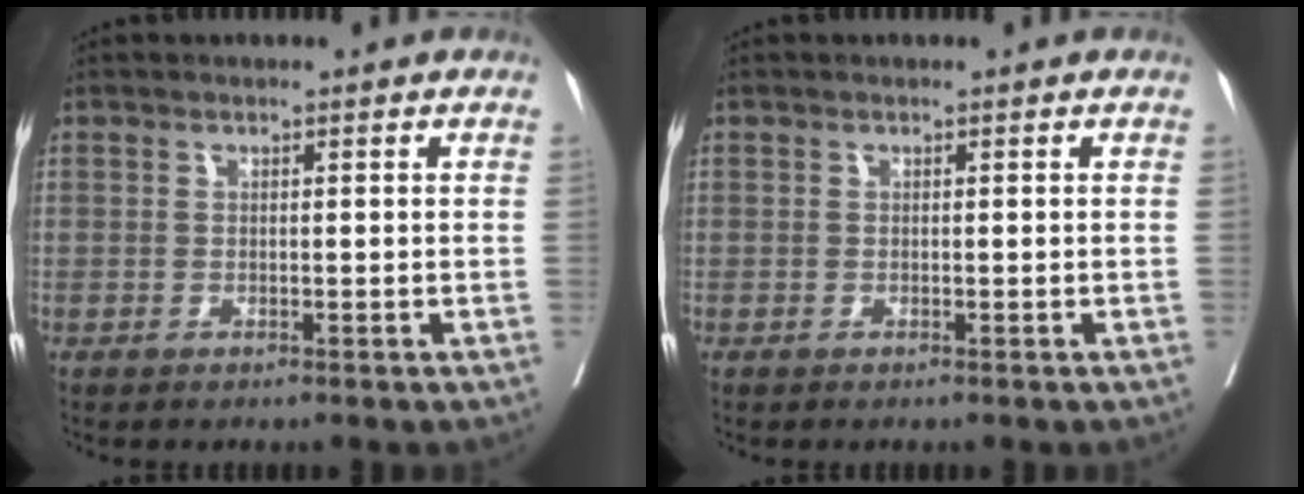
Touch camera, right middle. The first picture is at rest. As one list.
[{"total": 0.0}]